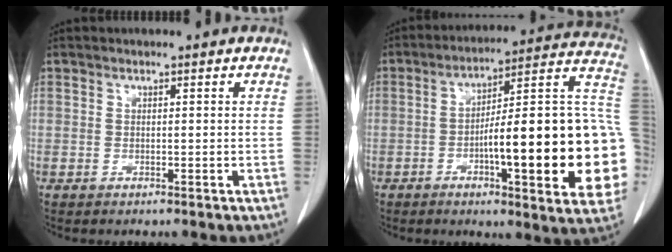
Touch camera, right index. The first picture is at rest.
{"total": 26.6, "force": [-4.5, 3.8, 26.0], "torque": [-0.266, 0.021, -0.064]}